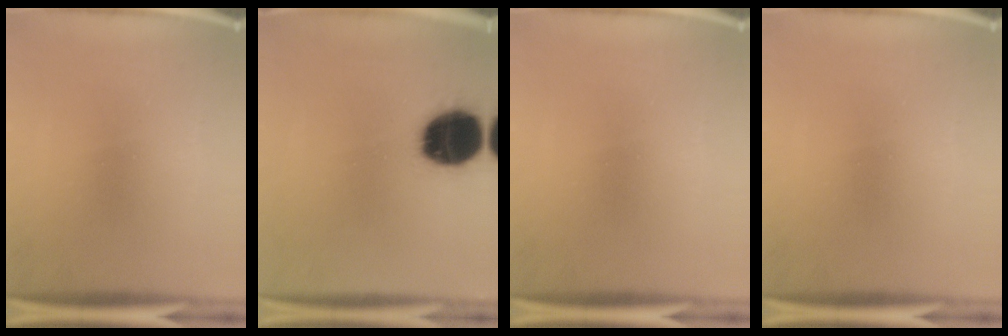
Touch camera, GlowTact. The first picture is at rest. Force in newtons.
{"total": 19.5}
{"total": 0.0}
{"total": 0.0}